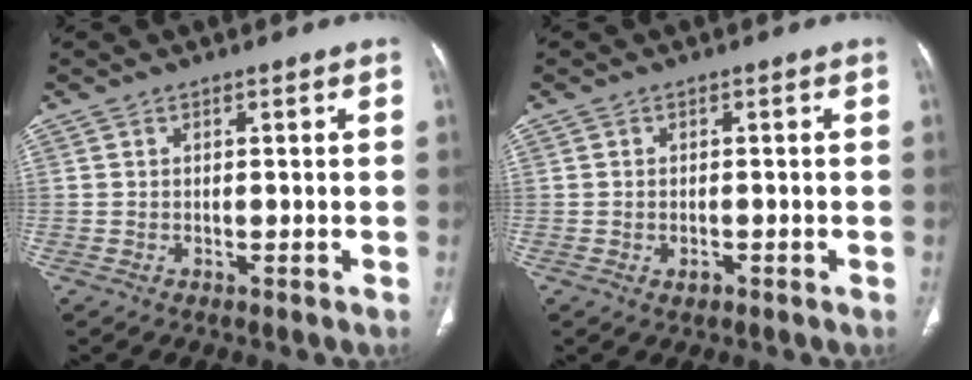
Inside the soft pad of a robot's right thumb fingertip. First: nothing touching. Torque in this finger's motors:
{"motor_torque": [-0.38, 0.00, 0.25, 0.36, -0.02]}